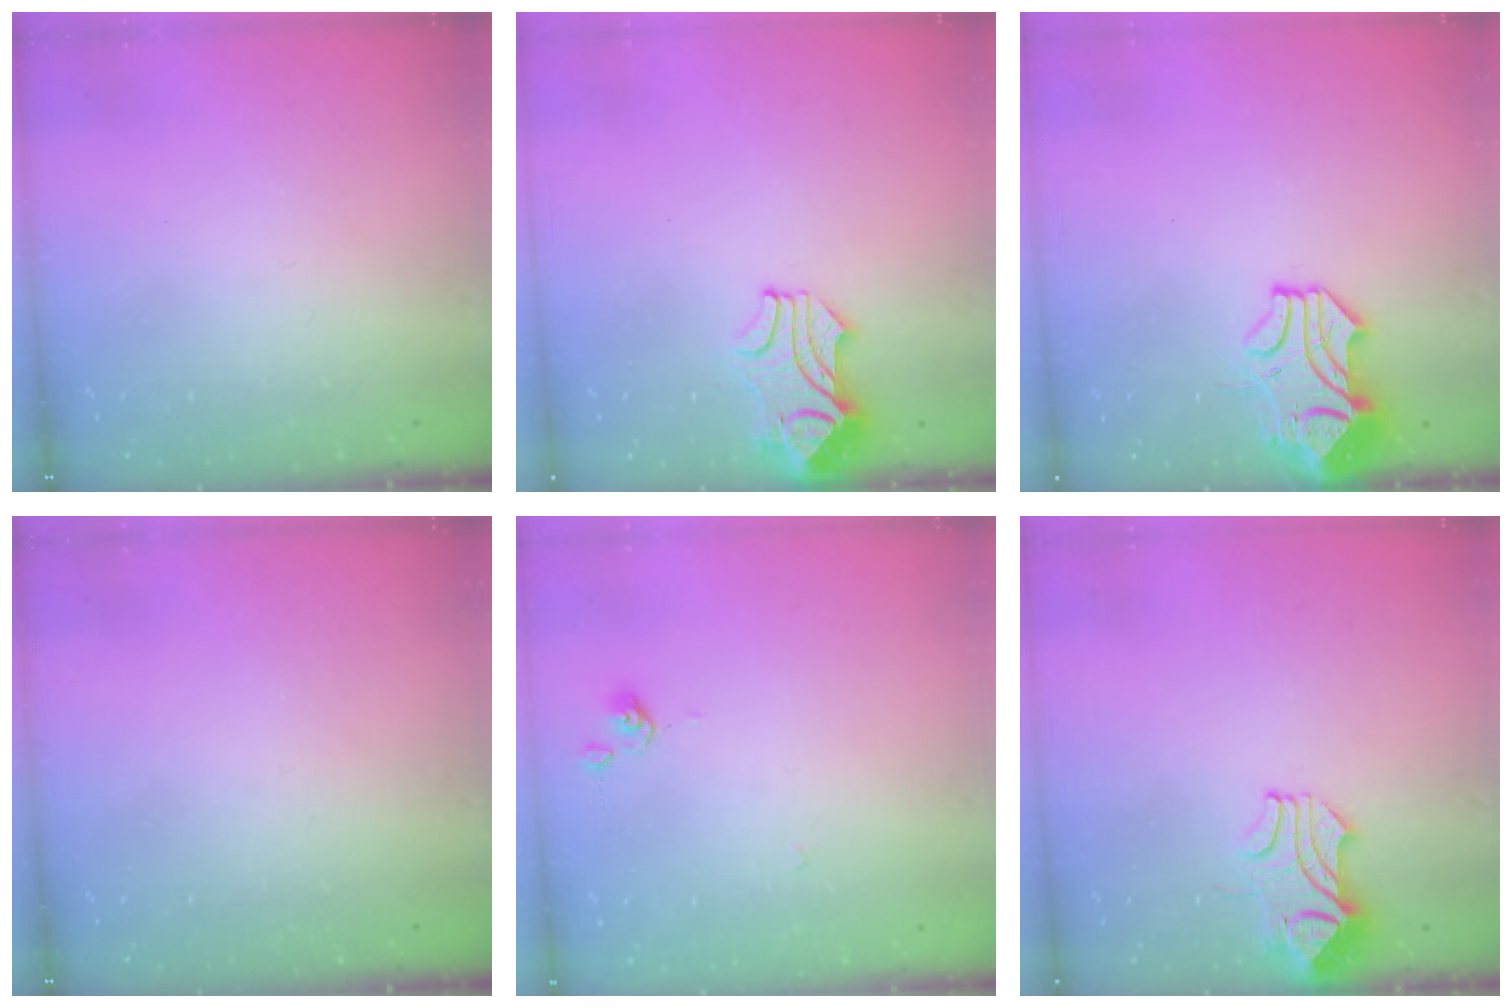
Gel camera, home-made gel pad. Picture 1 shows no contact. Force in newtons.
{"total": 2.4, "press": 2.1, "slide": 1.0}
{"total": 2.8, "press": 2.5, "slide": 1.2}
{"total": 0.0}
{"total": 0.0}
{"total": 2.0, "press": 1.8, "slide": 0.9}